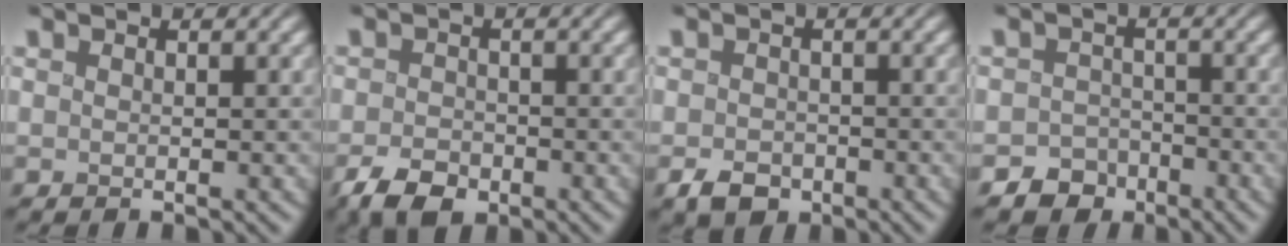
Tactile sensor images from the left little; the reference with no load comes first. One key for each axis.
{"total": 3.4, "fx": -2.3, "fy": 2.0, "fz": 1.6, "tx": -0.025, "ty": -0.004, "tz": -0.049}
{"total": 2.5, "fx": -1.5, "fy": 1.7, "fz": 0.9, "tx": -0.008, "ty": -0.006, "tz": -0.031}
{"total": 4.1, "fx": -3.1, "fy": 2.7, "fz": 0.1, "tx": 0.031, "ty": 0.003, "tz": -0.054}